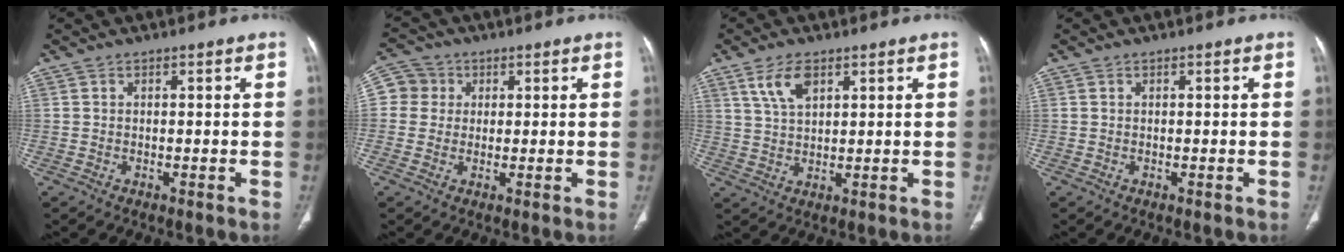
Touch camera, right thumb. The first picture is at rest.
{"total": 5.5, "force": [1.0, 5.3, 1.0], "torque": [0.003, 0.008, 0.014]}
{"total": 5.8, "force": [3.1, 2.9, 4.0], "torque": [-0.069, -0.010, 0.065]}
{"total": 0.0}